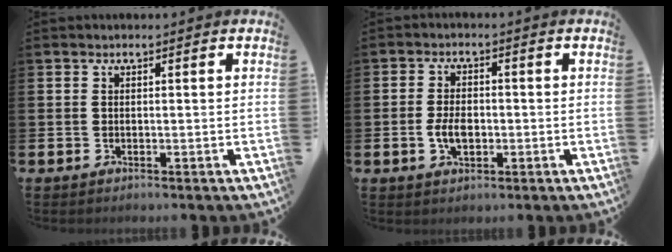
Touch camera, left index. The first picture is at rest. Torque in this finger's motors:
{"motor_torque": [0.66, 0.55, 0.09, 0.08]}